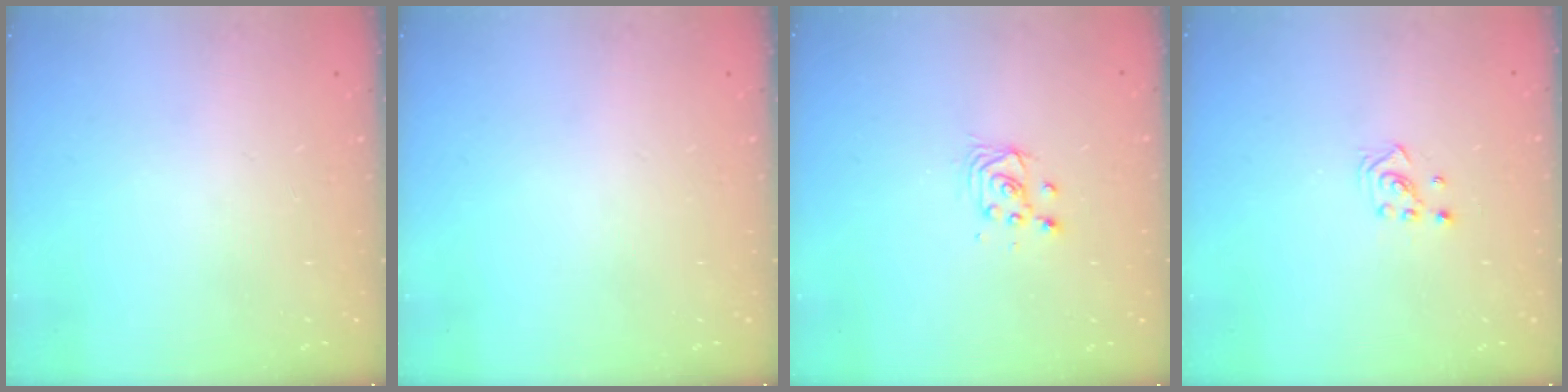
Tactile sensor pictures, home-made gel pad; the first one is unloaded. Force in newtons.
{"total": 0.0}
{"total": 3.8, "press": 3.8, "slide": 0.3}
{"total": 2.2, "press": 2.2, "slide": 0.2}